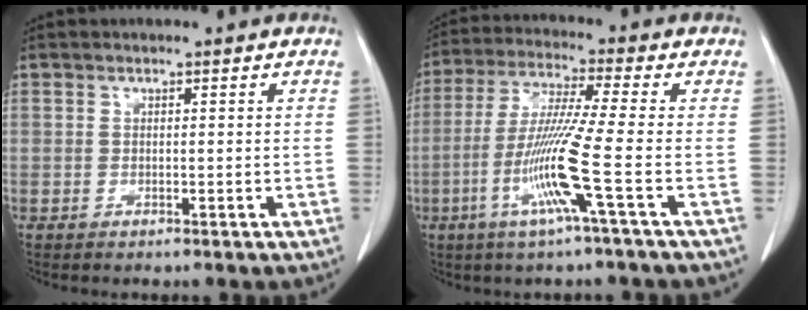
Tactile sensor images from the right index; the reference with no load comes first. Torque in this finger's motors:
{"motor_torque": [1.75, -0.39, 0.89, 0.13]}